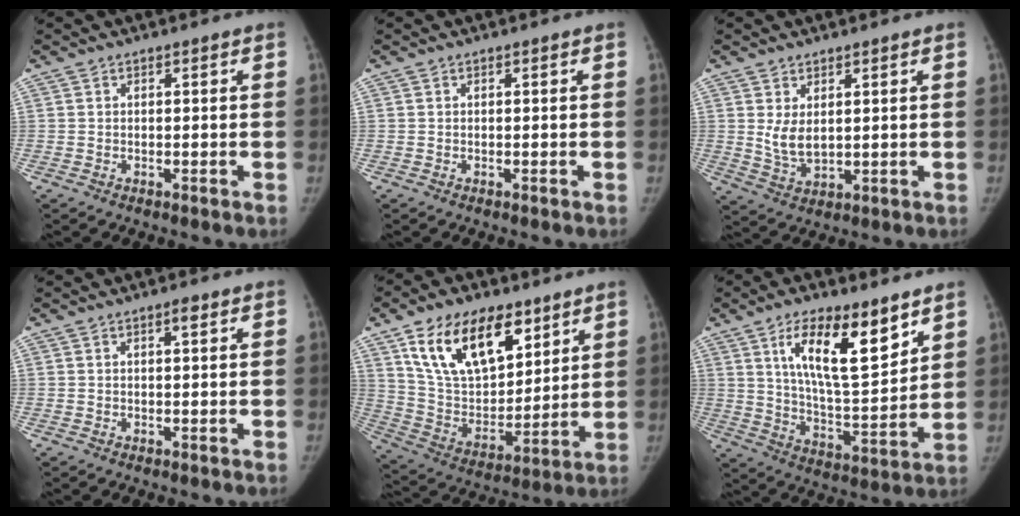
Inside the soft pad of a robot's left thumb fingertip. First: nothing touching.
{"total": 0.0}
{"total": 5.1, "force": [1.5, 2.9, 3.9], "torque": [-0.064, -0.018, 0.040]}
{"total": 1.3, "force": [0.6, 0.3, 1.1], "torque": [-0.016, 0.001, 0.008]}
{"total": 20.9, "force": [11.6, 11.4, 13.0], "torque": [-0.183, -0.041, 0.218]}
{"total": 16.6, "force": [8.8, 5.7, 12.9], "torque": [-0.184, -0.049, 0.159]}